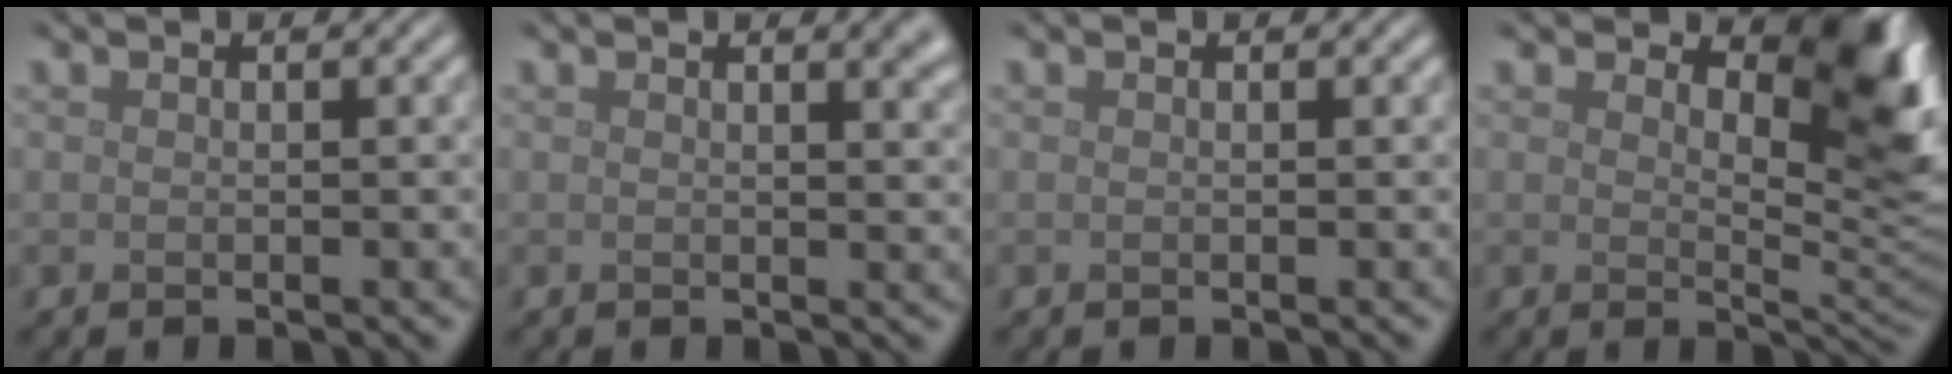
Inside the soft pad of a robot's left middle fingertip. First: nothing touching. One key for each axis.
{"total": 2.9, "fx": 1.6, "fy": 1.1, "fz": 2.1, "tx": -0.008, "ty": 0.006, "tz": 0.020}
{"total": 0.0}
{"total": 7.1, "fx": 3.4, "fy": 3.1, "fz": 5.4, "tx": -0.067, "ty": -0.008, "tz": 0.044}